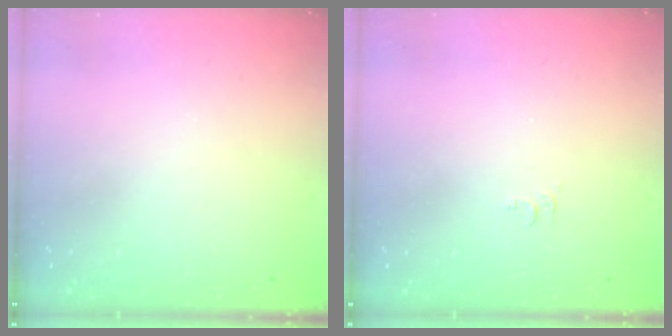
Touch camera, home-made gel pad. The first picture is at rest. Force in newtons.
{"total": 3.5, "press": 3.5, "slide": 0.4}